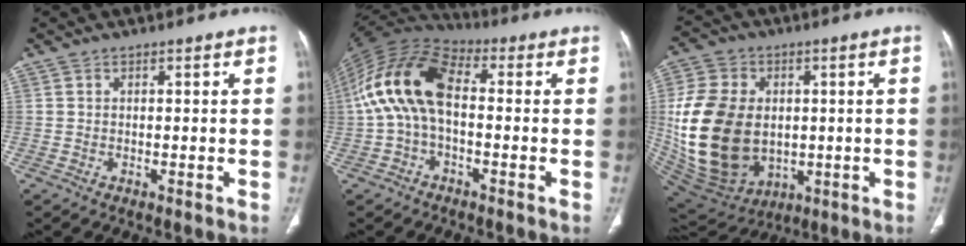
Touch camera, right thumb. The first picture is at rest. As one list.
[{"total": 14.6, "force": [0.0, 8.2, 12.1], "torque": [-0.237, 0.041, -0.011]}, {"total": 23.3, "force": [-0.1, 17.0, 15.9], "torque": [-0.303, -0.010, 0.026]}]